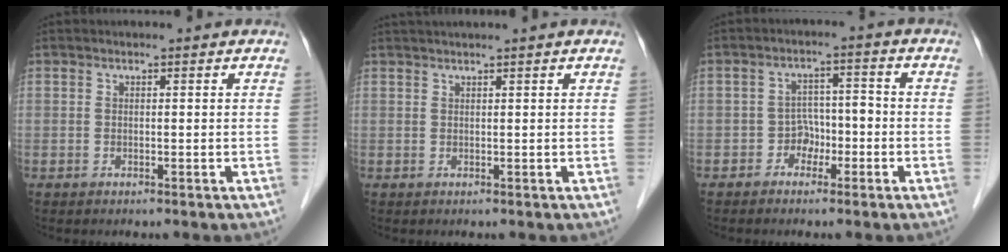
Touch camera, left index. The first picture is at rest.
{"total": 2.8, "force": [2.3, -0.8, 1.3], "torque": [-0.017, 0.020, 0.046]}
{"total": 3.6, "force": [-1.9, 2.6, 1.6], "torque": [-0.023, 0.015, -0.035]}